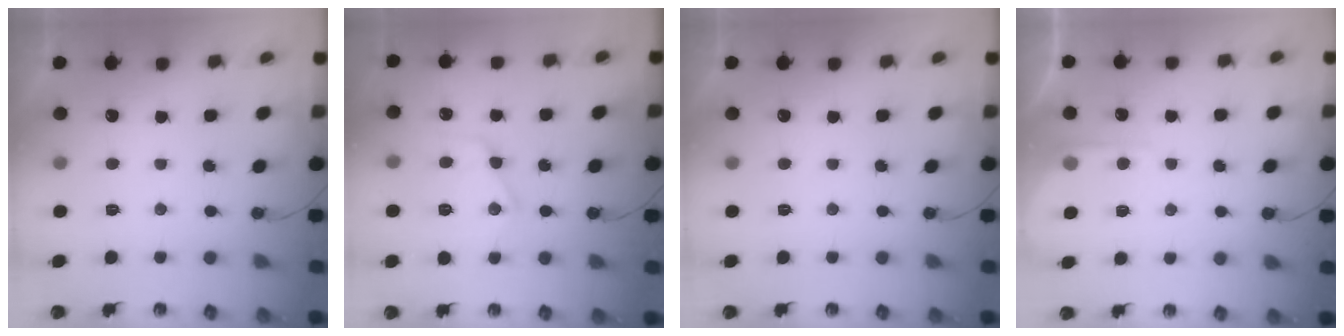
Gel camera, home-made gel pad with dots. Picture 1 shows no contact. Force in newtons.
{"total": 14.7, "press": 14.7, "slide": 1.0}
{"total": 0.0}
{"total": 5.2, "press": 5.2, "slide": 0.6}